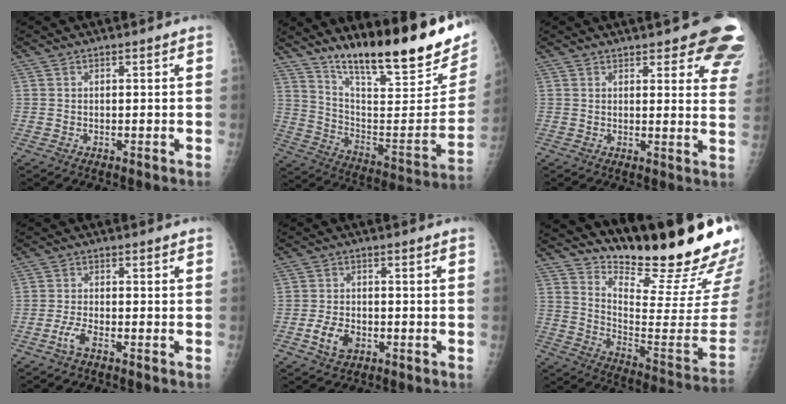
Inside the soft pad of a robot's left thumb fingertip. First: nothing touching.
{"total": 26.7, "force": [19.1, 5.8, 17.7], "torque": [-0.243, -0.089, 0.301]}
{"total": 13.3, "force": [10.3, 4.2, 7.3], "torque": [-0.038, -0.048, 0.094]}
{"total": 2.7, "force": [-1.7, 0.6, 2.0], "torque": [-0.049, 0.007, -0.038]}
{"total": 5.0, "force": [-2.0, 3.3, 3.2], "torque": [-0.058, 0.008, -0.035]}
{"total": 23.2, "force": [19.8, 3.3, 11.6], "torque": [-0.148, -0.168, 0.290]}